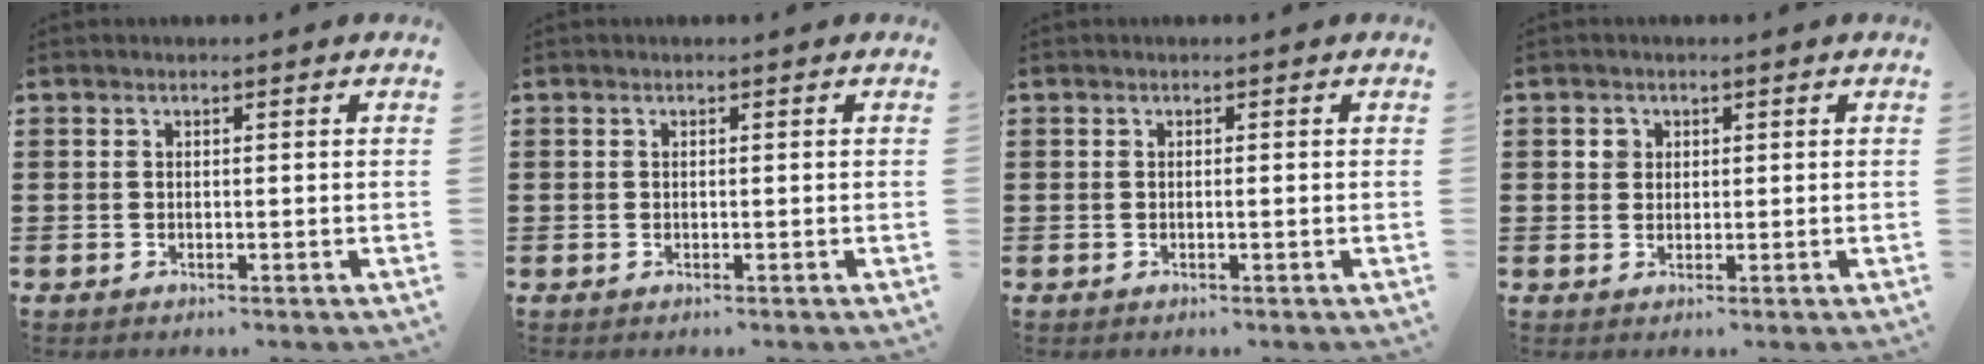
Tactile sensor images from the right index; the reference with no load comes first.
{"total": 0.0}
{"total": 0.0}
{"total": 1.6, "force": [0.6, 1.5, 0.3], "torque": [-0.012, 0.007, 0.011]}